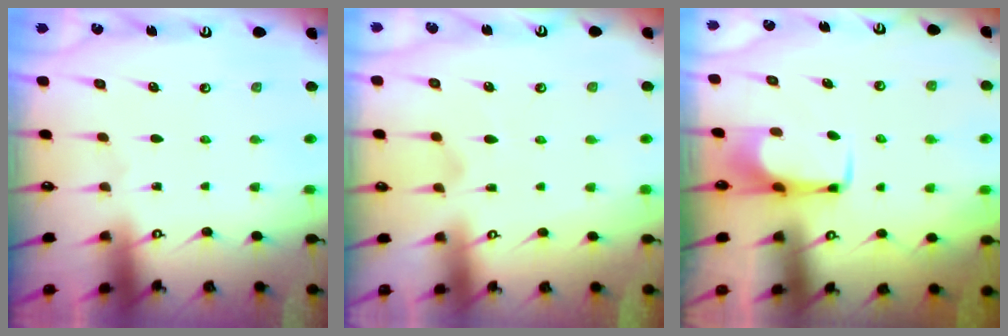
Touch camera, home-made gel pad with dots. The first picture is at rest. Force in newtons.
{"total": 1.1, "press": 0.2, "slide": 1.1}
{"total": 1.6, "press": 1.5, "slide": 0.4}